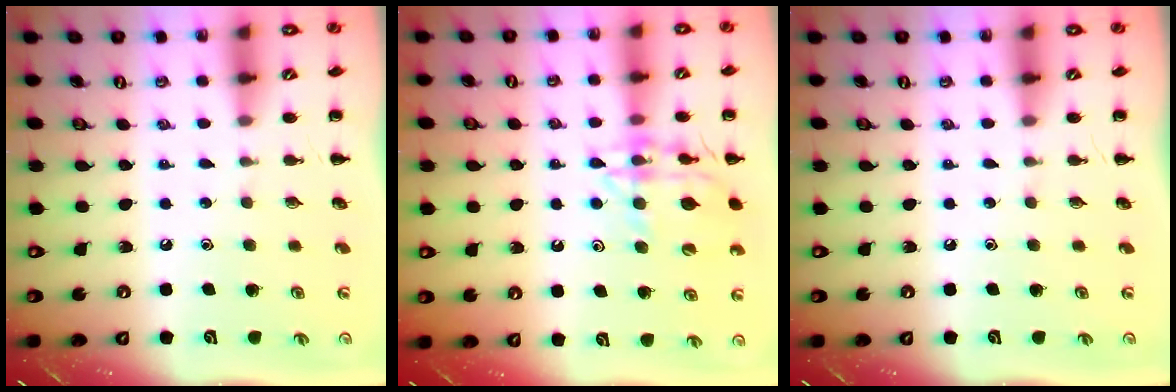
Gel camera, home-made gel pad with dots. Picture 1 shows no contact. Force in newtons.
{"total": 15.6, "press": 15.5, "slide": 2.2}
{"total": 0.0}